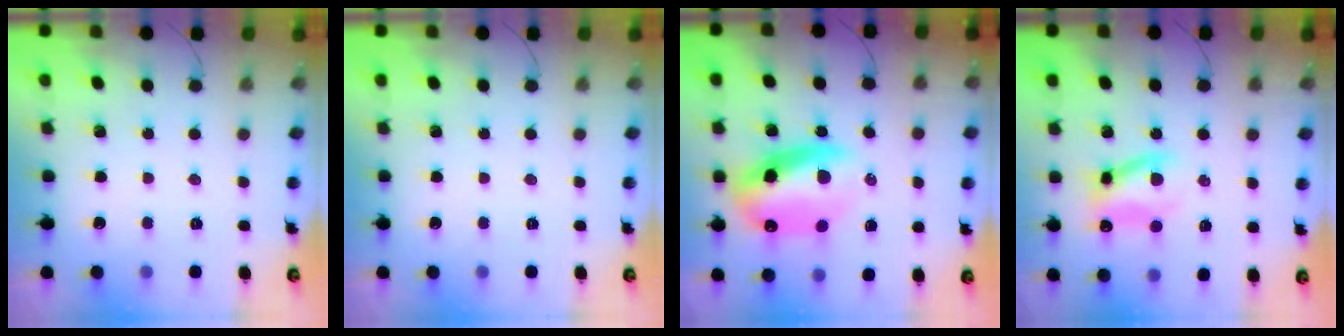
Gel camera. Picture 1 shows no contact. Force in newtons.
{"total": 0.0}
{"total": 16.0, "press": 15.5, "slide": 3.9}
{"total": 10.4, "press": 10.1, "slide": 2.5}